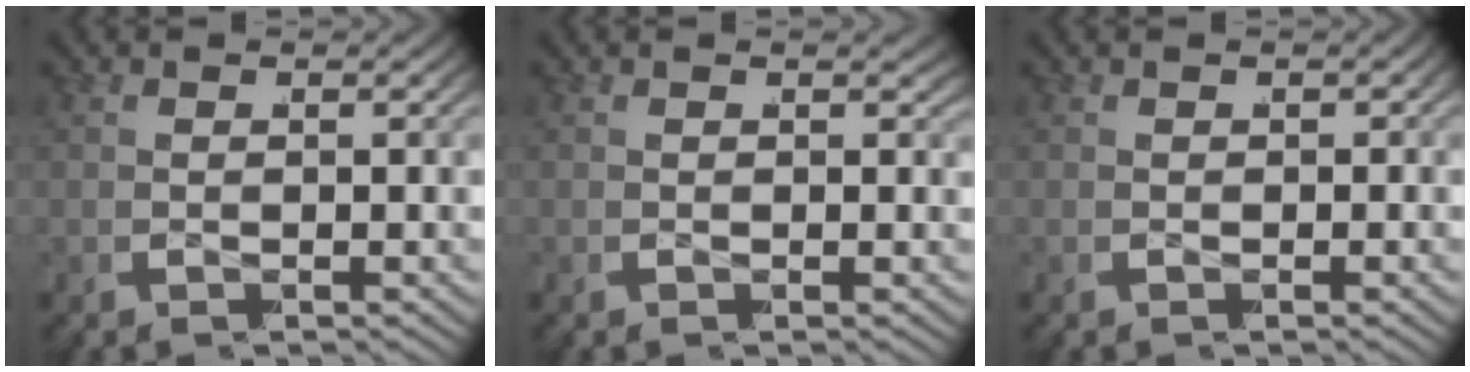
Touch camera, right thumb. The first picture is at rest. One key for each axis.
{"total": 0.5, "fx": 0.4, "fy": 0.2, "fz": 0.2, "tx": -0.005, "ty": -0.002, "tz": 0.006}
{"total": 0.5, "fx": -0.2, "fy": 0.4, "fz": 0.3, "tx": -0.007, "ty": -0.004, "tz": -0.001}